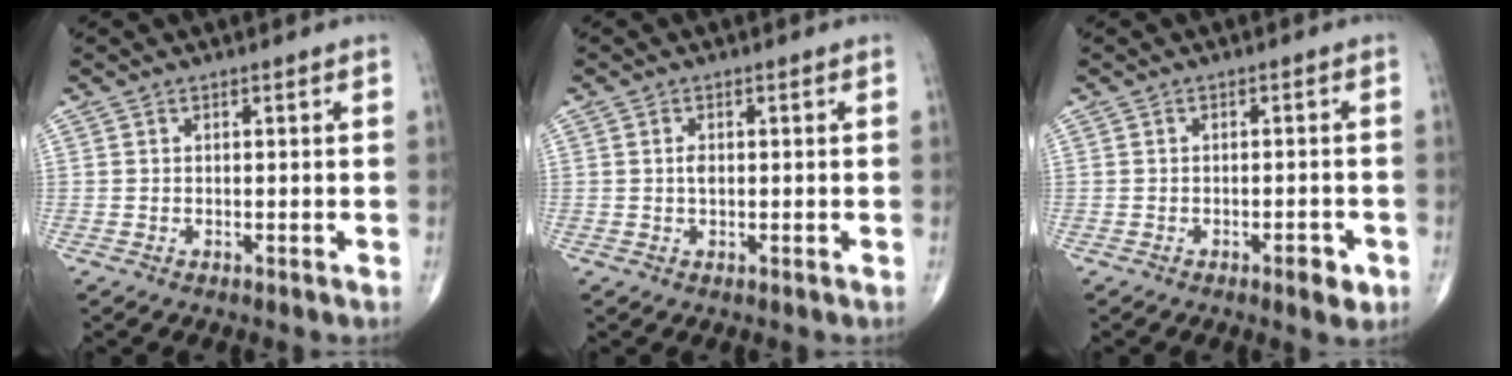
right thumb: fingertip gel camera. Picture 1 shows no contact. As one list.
[{"total": 1.5, "force": [0.1, 0.9, 1.2], "torque": [-0.021, 0.001, -0.001]}, {"total": 3.4, "force": [-1.7, 1.2, 2.7], "torque": [-0.029, 0.004, -0.021]}]